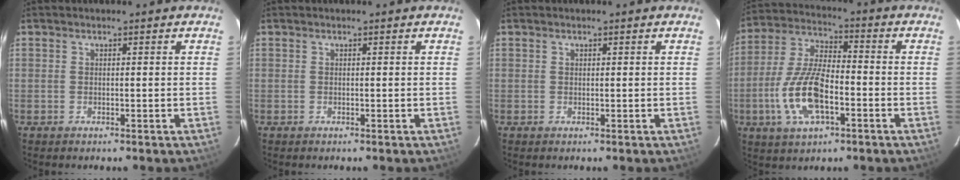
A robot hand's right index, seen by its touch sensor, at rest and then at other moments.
{"total": 0.0}
{"total": 0.0}
{"total": 13.8, "force": [-4.6, 5.7, 11.7], "torque": [-0.251, -0.001, -0.088]}